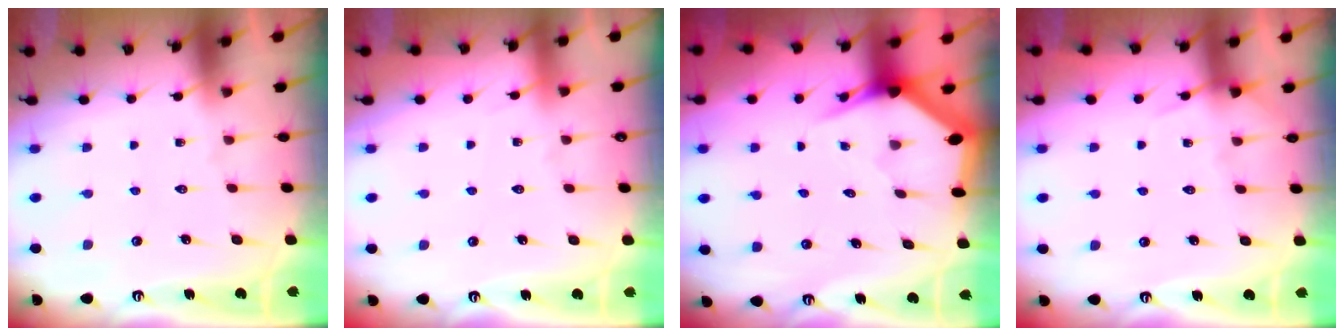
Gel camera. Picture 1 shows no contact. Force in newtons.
{"total": 2.6, "press": 2.6, "slide": 0.4}
{"total": 3.5, "press": 3.5, "slide": 0.0}
{"total": 5.1, "press": 5.0, "slide": 0.6}